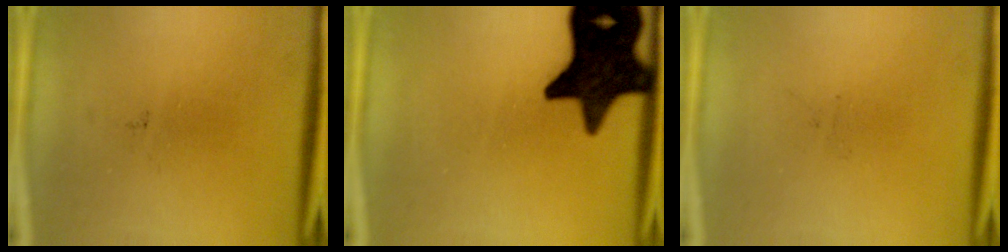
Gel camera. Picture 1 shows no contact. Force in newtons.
{"total": 16.4}
{"total": 0.0}